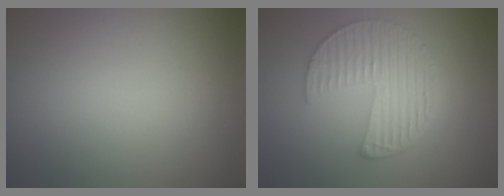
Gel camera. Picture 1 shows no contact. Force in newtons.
{"total": 6.2, "press": 4.7, "slide": 4.0}